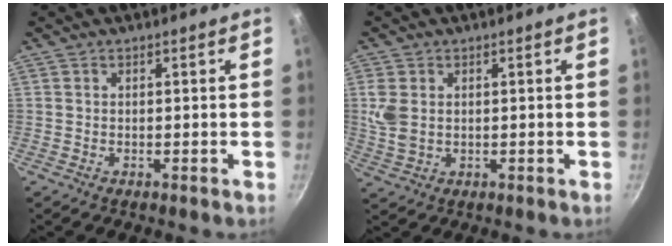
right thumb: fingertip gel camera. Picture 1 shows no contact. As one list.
[{"total": 5.4, "force": [1.0, 3.8, 3.7], "torque": [-0.078, -0.002, 0.024]}]